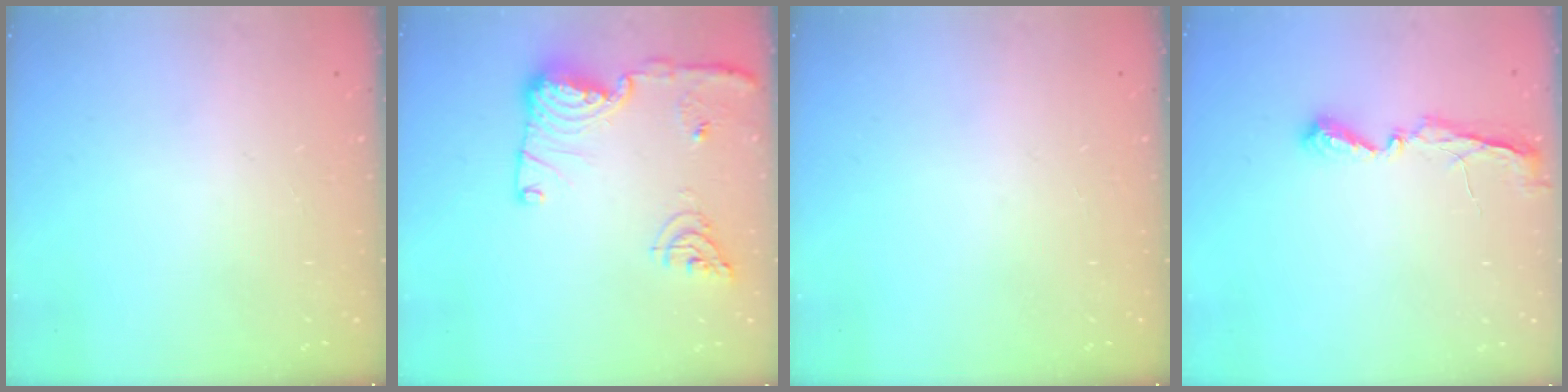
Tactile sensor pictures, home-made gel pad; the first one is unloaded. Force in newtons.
{"total": 15.2, "press": 14.8, "slide": 3.3}
{"total": 0.0}
{"total": 5.8, "press": 5.8, "slide": 0.3}